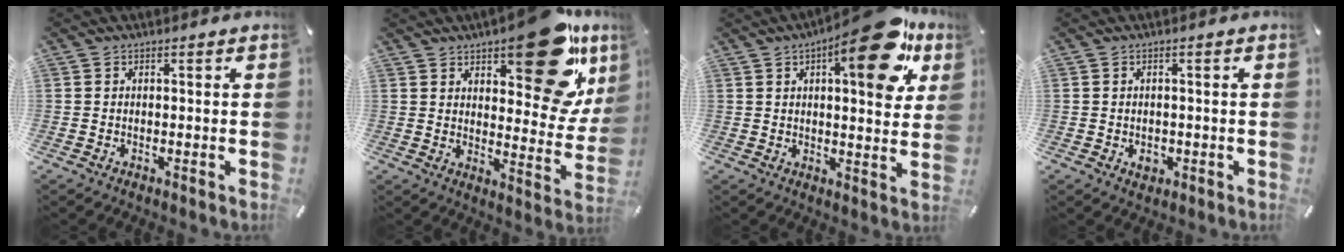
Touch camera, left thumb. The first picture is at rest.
{"total": 23.2, "force": [13.9, 10.6, 15.3], "torque": [-0.176, -0.097, 0.226]}
{"total": 18.4, "force": [9.8, 6.0, 14.3], "torque": [-0.193, -0.052, 0.147]}
{"total": 2.4, "force": [-0.6, 1.9, 1.3], "torque": [-0.014, 0.000, -0.013]}